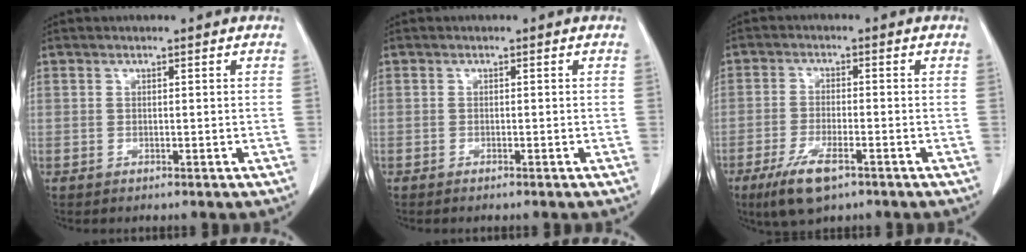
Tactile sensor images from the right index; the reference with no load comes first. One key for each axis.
{"total": 0.9, "fx": -0.8, "fy": 0.0, "fz": 0.5, "tx": -0.011, "ty": -0.002, "tz": -0.011}
{"total": 7.2, "fx": -4.3, "fy": 1.8, "fz": 5.4, "tx": -0.112, "ty": -0.015, "tz": -0.073}